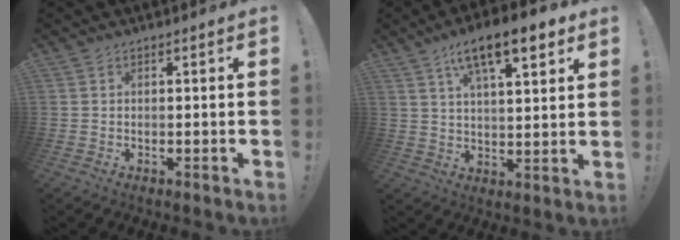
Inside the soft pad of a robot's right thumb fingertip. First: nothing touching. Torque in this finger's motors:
{"motor_torque": [0.35, 1.48, 1.33, 0.73, 0.14]}